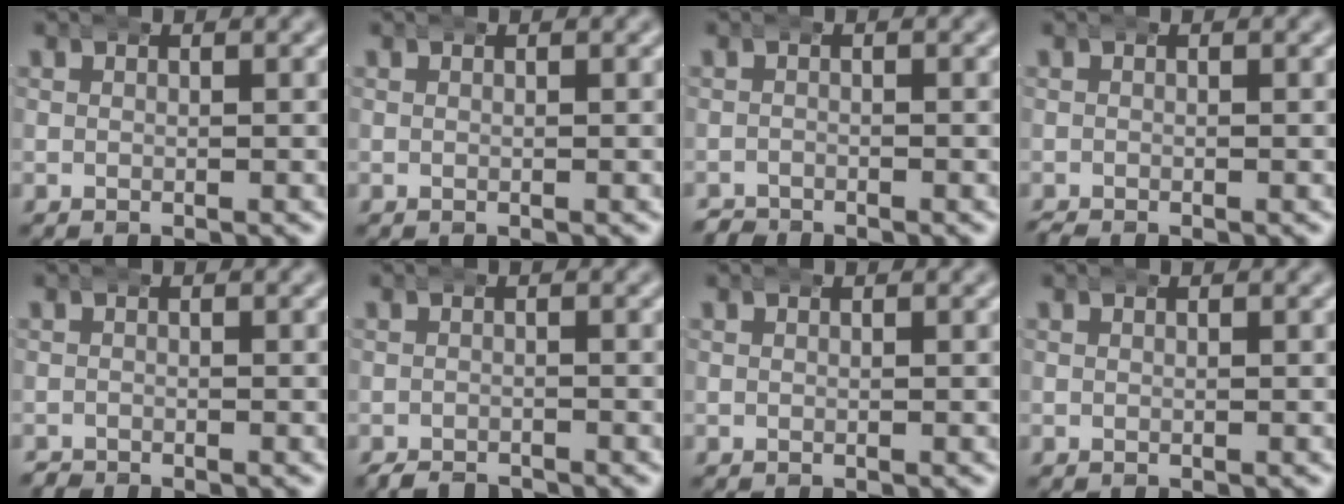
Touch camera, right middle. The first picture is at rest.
{"total": 0.0}
{"total": 1.1, "force": [-1.0, 0.3, -0.2], "torque": [0.000, -0.009, -0.019]}
{"total": 0.7, "force": [-0.6, 0.2, 0.0], "torque": [0.000, -0.004, -0.012]}
{"total": 0.7, "force": [-0.6, 0.2, -0.1], "torque": [0.000, -0.007, -0.012]}
{"total": 1.6, "force": [-1.5, 0.4, 0.1], "torque": [-0.005, -0.009, -0.024]}
{"total": 0.0}
{"total": 0.0}